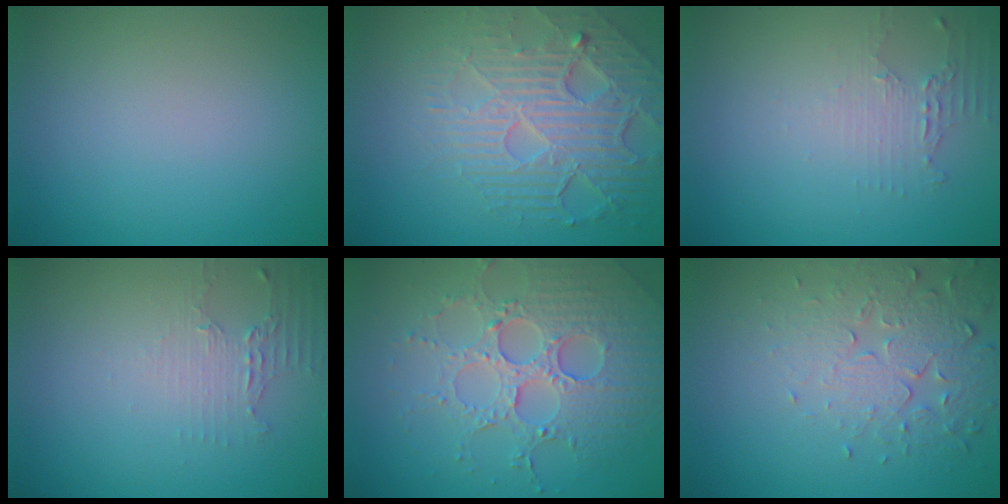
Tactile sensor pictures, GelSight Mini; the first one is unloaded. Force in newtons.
{"total": 7.3, "press": 5.3, "slide": 5.1}
{"total": 2.0, "press": 1.4, "slide": 1.5}
{"total": 2.0, "press": 1.5, "slide": 1.3}
{"total": 5.6, "press": 4.8, "slide": 2.9}
{"total": 5.1, "press": 3.8, "slide": 3.4}